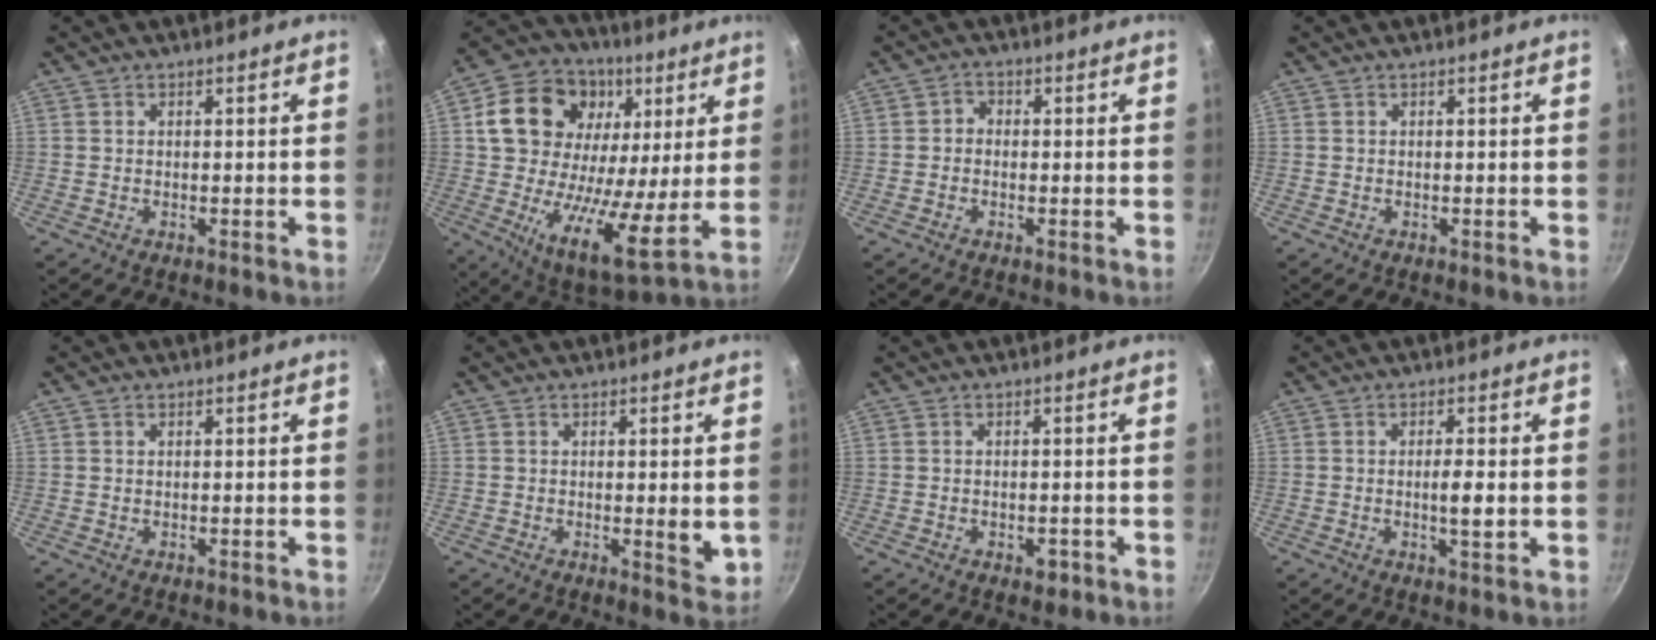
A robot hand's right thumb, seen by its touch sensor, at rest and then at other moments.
{"total": 25.0, "force": [6.8, 16.5, 17.5], "torque": [-0.271, -0.029, 0.100]}
{"total": 1.8, "force": [-0.5, 1.6, 0.8], "torque": [-0.007, 0.009, -0.015]}
{"total": 0.0}
{"total": 0.5, "force": [0.3, 0.3, 0.3], "torque": [-0.006, 0.001, 0.005]}
{"total": 3.9, "force": [0.1, 1.1, 3.7], "torque": [-0.051, -0.012, 0.002]}
{"total": 2.4, "force": [-1.0, 1.3, 1.7], "torque": [-0.022, 0.003, -0.011]}
{"total": 4.0, "force": [-0.2, 0.7, 4.0], "torque": [-0.075, -0.004, -0.007]}